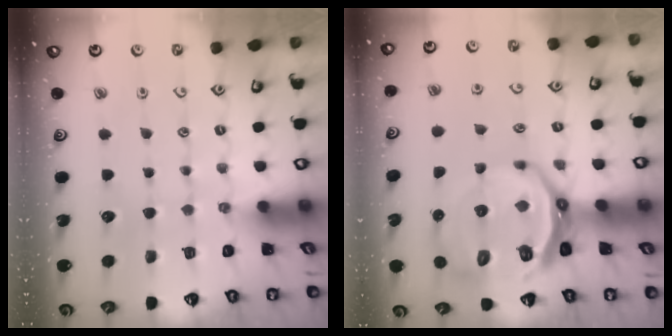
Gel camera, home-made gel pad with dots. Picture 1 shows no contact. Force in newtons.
{"total": 17.3, "press": 16.8, "slide": 4.4}